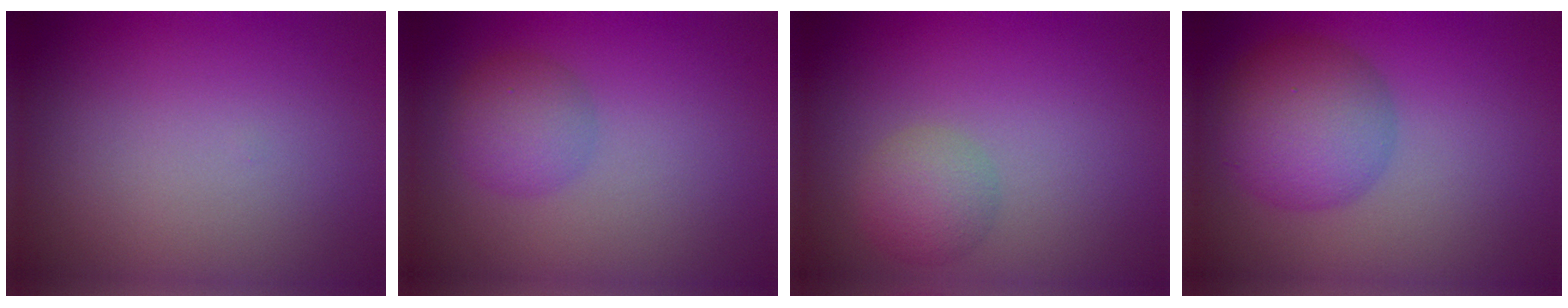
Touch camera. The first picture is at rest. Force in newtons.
{"total": 2.9, "press": 2.9, "slide": 0.1}
{"total": 2.6, "press": 2.6, "slide": 0.0}
{"total": 6.1, "press": 6.1, "slide": 0.2}